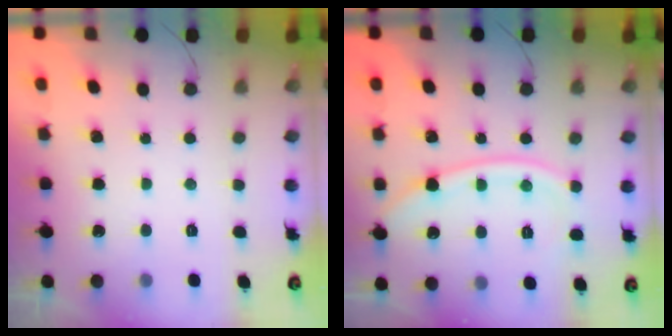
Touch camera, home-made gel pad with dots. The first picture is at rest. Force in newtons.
{"total": 11.8, "press": 11.7, "slide": 1.6}